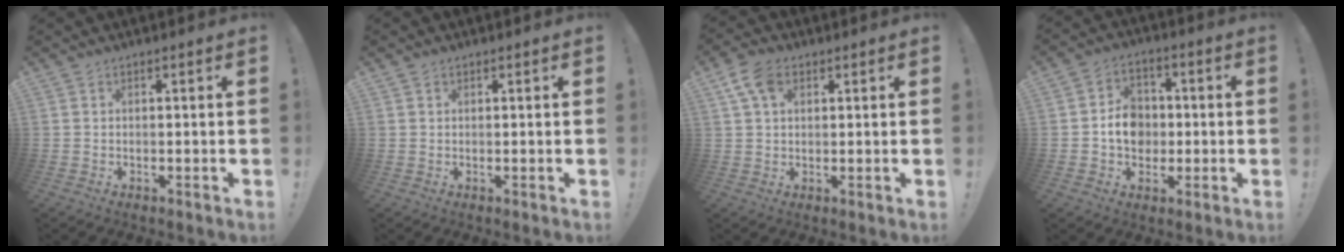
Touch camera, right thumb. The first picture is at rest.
{"total": 0.7, "force": [0.4, 0.6, 0.0], "torque": [0.006, -0.002, 0.007]}
{"total": 7.5, "force": [3.1, 4.9, 4.9], "torque": [-0.080, 0.003, 0.061]}
{"total": 9.7, "force": [-0.8, 8.3, 4.9], "torque": [-0.076, 0.013, -0.013]}